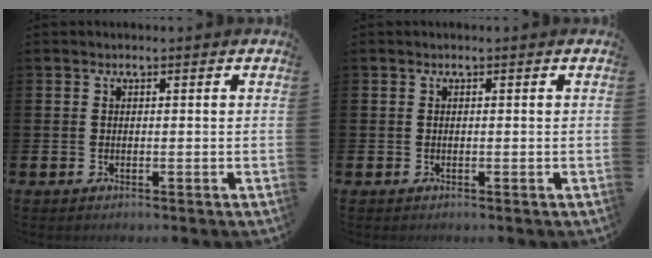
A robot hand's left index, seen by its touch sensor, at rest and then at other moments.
{"total": 0.0}